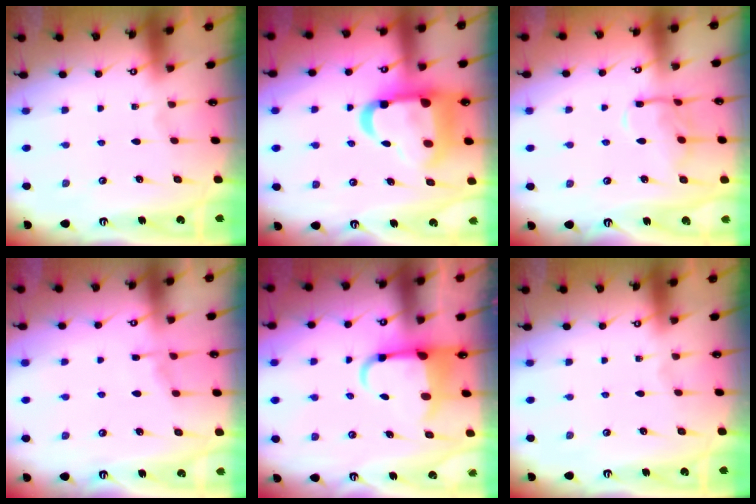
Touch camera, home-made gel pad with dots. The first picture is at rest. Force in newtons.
{"total": 17.9, "press": 17.7, "slide": 2.2}
{"total": 9.3, "press": 9.3, "slide": 0.5}
{"total": 3.0, "press": 3.0, "slide": 0.5}
{"total": 6.1, "press": 5.9, "slide": 1.3}
{"total": 0.0}